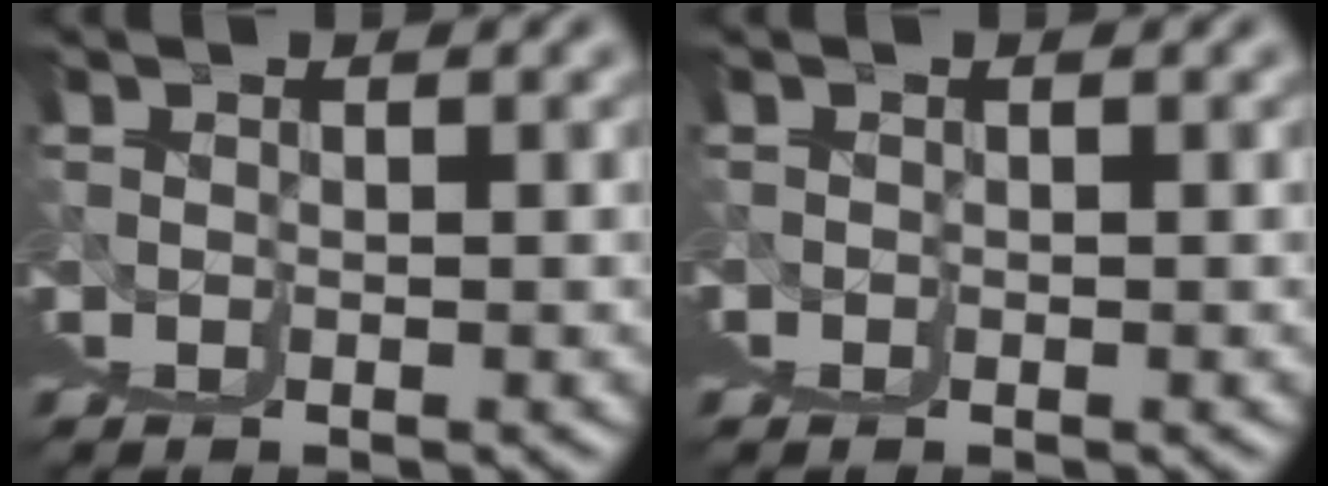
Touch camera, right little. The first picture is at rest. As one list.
[{"total": 1.3, "force": [0.3, -1.3, -0.3], "torque": [0.009, 0.004, 0.006]}]